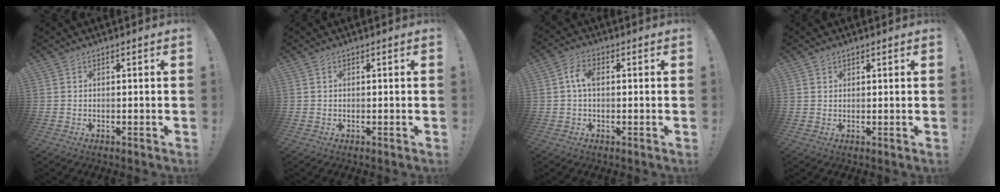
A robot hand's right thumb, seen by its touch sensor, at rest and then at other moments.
{"total": 0.0}
{"total": 4.9, "force": [0.4, 2.7, 4.1], "torque": [-0.069, 0.012, 0.008]}
{"total": 1.3, "force": [0.9, 0.9, 0.2], "torque": [-0.003, 0.000, 0.017]}